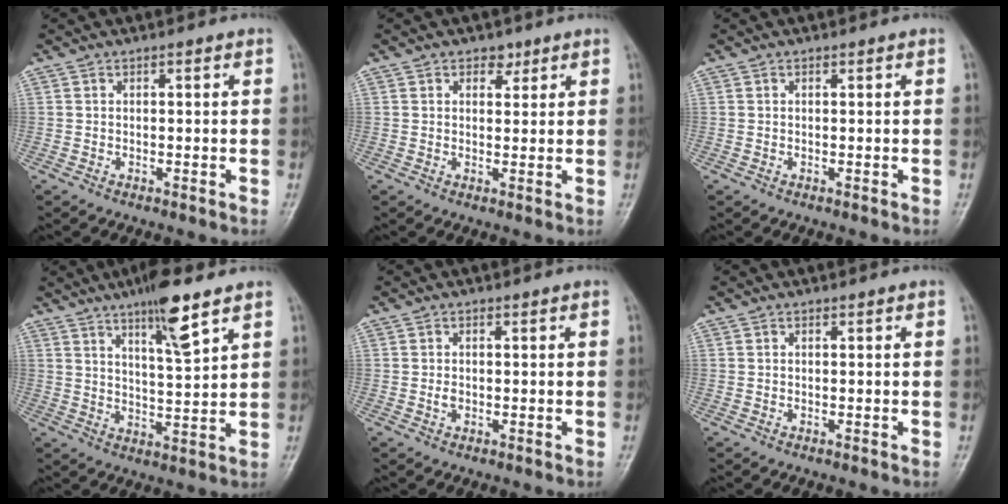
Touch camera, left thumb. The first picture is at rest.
{"total": 2.6, "force": [1.6, 1.8, 1.0], "torque": [0.004, -0.008, 0.021]}
{"total": 0.0}
{"total": 9.6, "force": [6.1, 1.5, 7.2], "torque": [-0.115, -0.036, 0.103]}
{"total": 1.3, "force": [-0.1, 1.0, 0.9], "torque": [-0.013, 0.000, -0.002]}
{"total": 0.0}